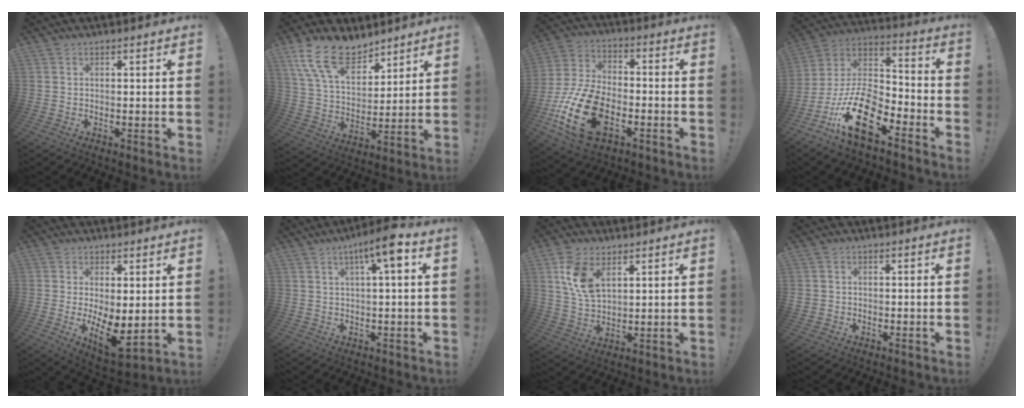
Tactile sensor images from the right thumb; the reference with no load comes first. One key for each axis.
{"total": 17.0, "fx": 11.5, "fy": 9.0, "fz": 8.7, "tx": -0.166, "ty": -0.064, "tz": 0.217}
{"total": 21.2, "fx": -7.9, "fy": 12.8, "fz": 15.0, "tx": -0.288, "ty": 0.047, "tz": -0.122}
{"total": 18.4, "fx": -10.5, "fy": 8.2, "fz": 12.7, "tx": -0.261, "ty": 0.059, "tz": -0.178}
{"total": 9.9, "fx": 0.3, "fy": 4.7, "fz": 8.7, "tx": -0.112, "ty": -0.023, "tz": 0.014}
{"total": 7.8, "fx": 2.8, "fy": 0.7, "fz": 7.2, "tx": -0.112, "ty": -0.012, "tz": 0.038}
{"total": 10.5, "fx": 5.1, "fy": 6.1, "fz": 6.8, "tx": -0.130, "ty": -0.009, "tz": 0.099}
{"total": 1.8, "fx": -0.3, "fy": 1.7, "fz": 0.6, "tx": -0.015, "ty": 0.006, "tz": -0.002}